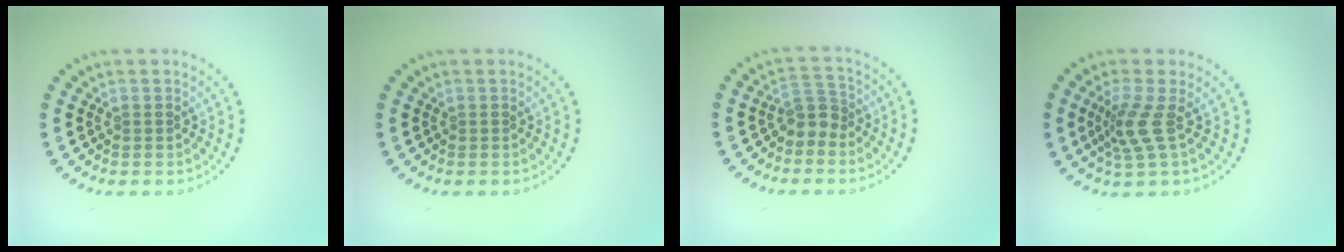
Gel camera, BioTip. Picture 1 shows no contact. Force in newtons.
{"total": 0.0}
{"total": 2.2, "press": 1.7, "slide": 1.4}
{"total": 2.7, "press": 1.9, "slide": 2.0}